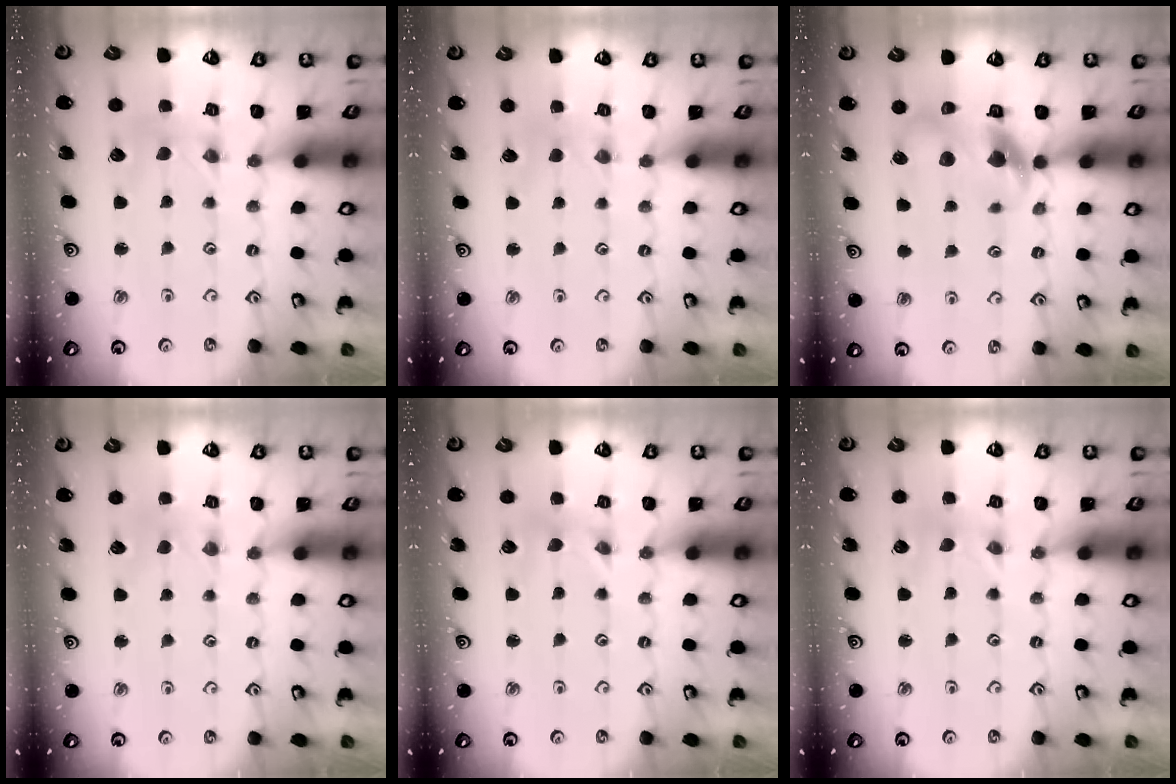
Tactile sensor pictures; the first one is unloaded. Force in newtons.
{"total": 2.1, "press": 2.1, "slide": 0.4}
{"total": 9.9, "press": 9.8, "slide": 1.6}
{"total": 0.0}
{"total": 0.0}
{"total": 0.0}